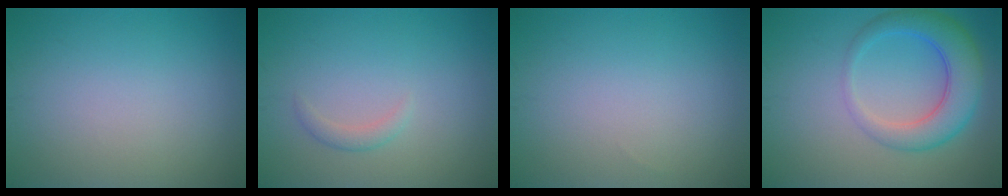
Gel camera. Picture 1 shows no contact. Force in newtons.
{"total": 1.1, "press": 1.1, "slide": 0.0}
{"total": 0.0}
{"total": 5.4, "press": 5.4, "slide": 0.2}